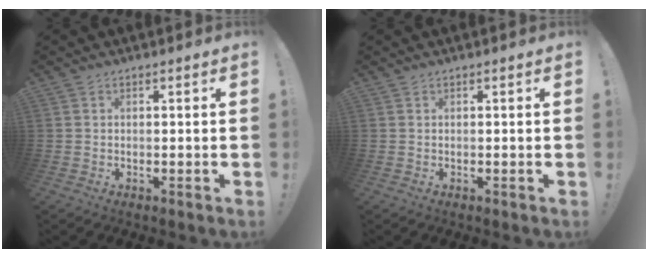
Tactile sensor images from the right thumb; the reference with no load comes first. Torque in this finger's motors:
{"motor_torque": [-0.12, 0.19, 0.04, 0.14, 0.10]}